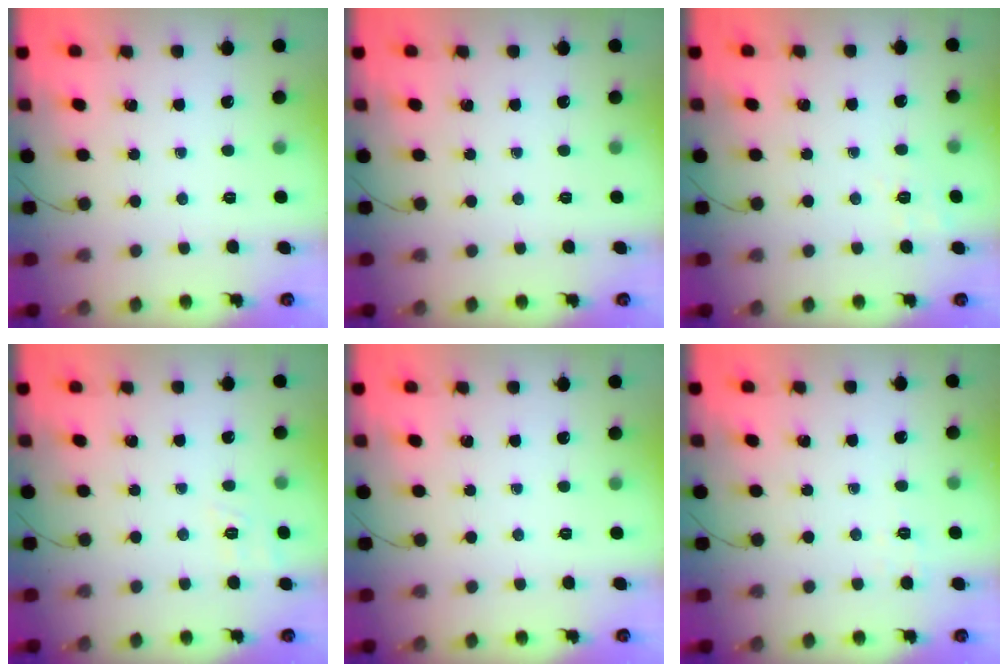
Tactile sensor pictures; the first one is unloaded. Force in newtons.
{"total": 0.0}
{"total": 1.7, "press": 0.1, "slide": 1.7}
{"total": 8.7, "press": 8.5, "slide": 1.9}
{"total": 0.0}
{"total": 2.0, "press": 1.0, "slide": 1.7}